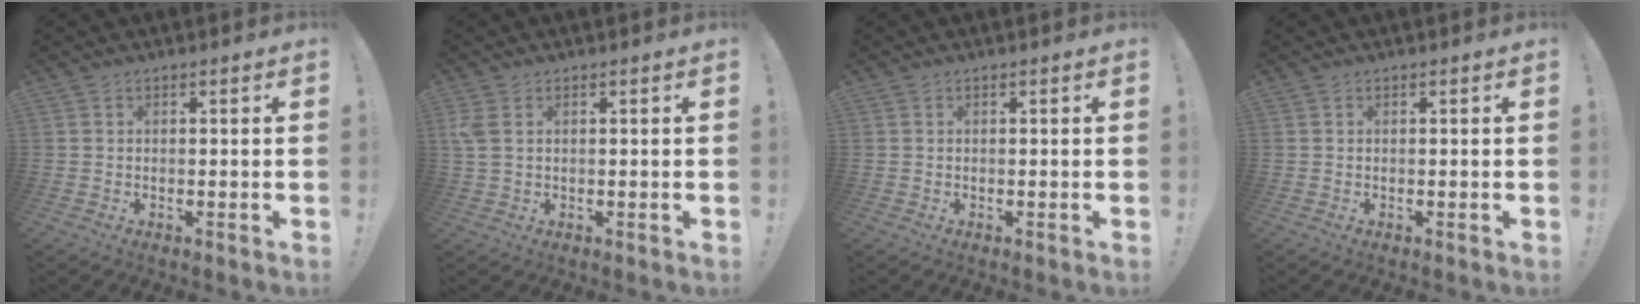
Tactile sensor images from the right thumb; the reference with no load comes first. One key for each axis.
{"total": 3.2, "fx": 1.2, "fy": 1.5, "fz": 2.6, "tx": -0.067, "ty": 0.001, "tz": 0.023}
{"total": 0.0}
{"total": 0.0}